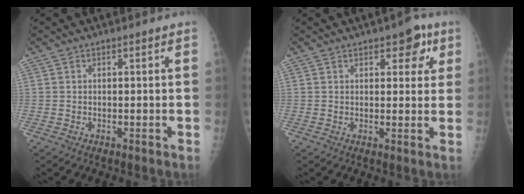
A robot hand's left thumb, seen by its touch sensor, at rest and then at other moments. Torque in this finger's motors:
{"motor_torque": [-0.27, 0.06, 0.04, 0.04, 0.02]}